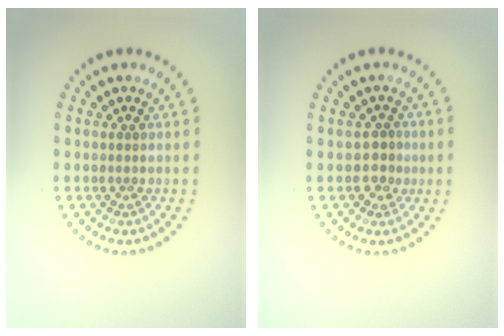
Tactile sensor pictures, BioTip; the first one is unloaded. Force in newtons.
{"total": 1.6, "press": 1.4, "slide": 0.7}